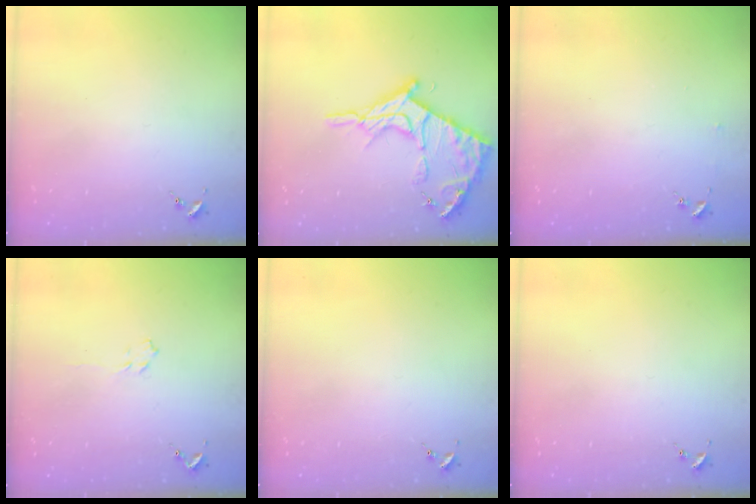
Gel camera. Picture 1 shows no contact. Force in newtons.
{"total": 16.8, "press": 16.8, "slide": 1.3}
{"total": 2.5, "press": 2.5, "slide": 0.2}
{"total": 3.9, "press": 3.9, "slide": 0.6}
{"total": 0.0}
{"total": 0.0}